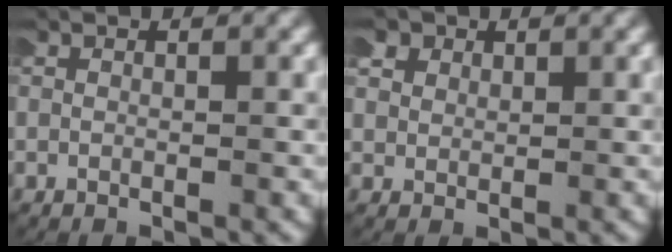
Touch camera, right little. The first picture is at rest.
{"total": 2.9, "force": [1.6, 2.1, 1.1], "torque": [-0.037, -0.001, 0.027]}